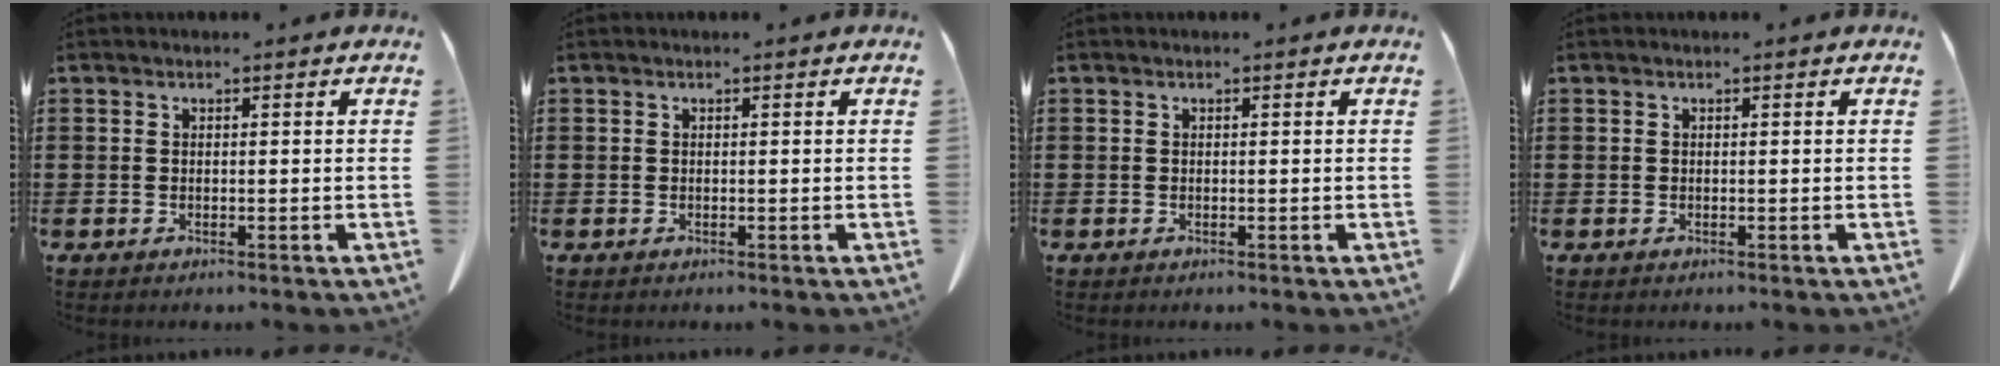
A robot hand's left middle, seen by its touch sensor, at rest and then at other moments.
{"total": 0.0}
{"total": 0.0}
{"total": 0.0}